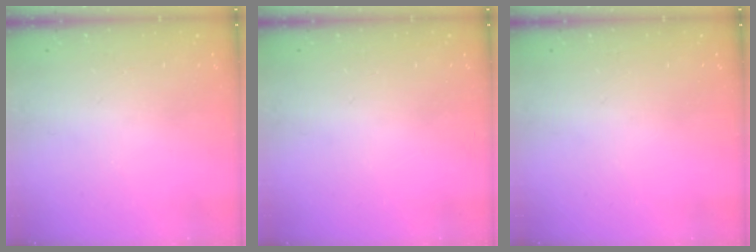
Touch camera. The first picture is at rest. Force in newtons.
{"total": 0.0}
{"total": 0.0}